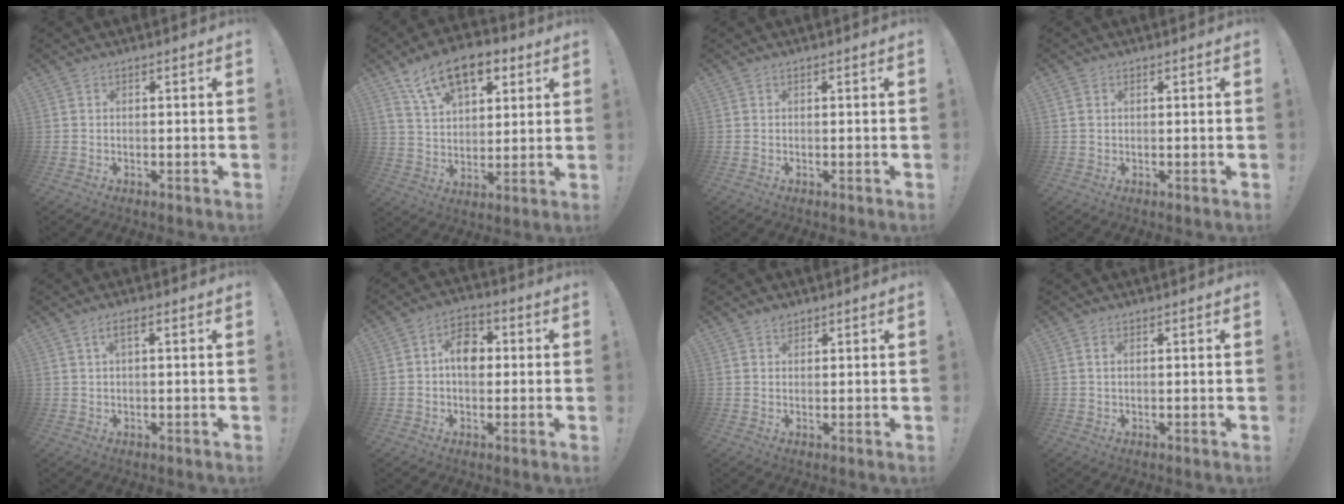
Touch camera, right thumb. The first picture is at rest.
{"total": 16.1, "force": [8.9, 8.9, 9.9], "torque": [-0.164, -0.038, 0.163]}
{"total": 0.0}
{"total": 1.0, "force": [0.5, 0.7, 0.6], "torque": [-0.016, 0.004, 0.010]}
{"total": 2.4, "force": [0.6, 0.5, 2.3], "torque": [-0.049, 0.004, 0.010]}
{"total": 8.7, "force": [0.5, 6.2, 6.1], "torque": [-0.087, 0.014, 0.010]}
{"total": 1.7, "force": [1.3, 0.9, 0.4], "torque": [0.003, -0.006, 0.022]}
{"total": 1.2, "force": [0.4, 0.4, 1.0], "torque": [-0.017, 0.000, 0.006]}